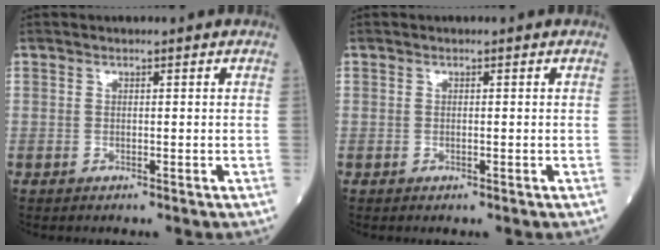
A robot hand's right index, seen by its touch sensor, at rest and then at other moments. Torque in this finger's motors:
{"motor_torque": [0.50, 0.22, 0.24, 0.07]}